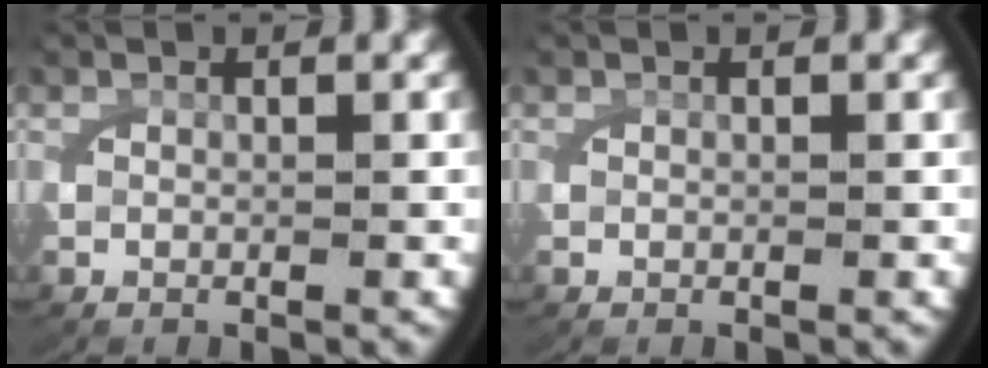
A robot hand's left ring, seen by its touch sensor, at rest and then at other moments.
{"total": 0.0}